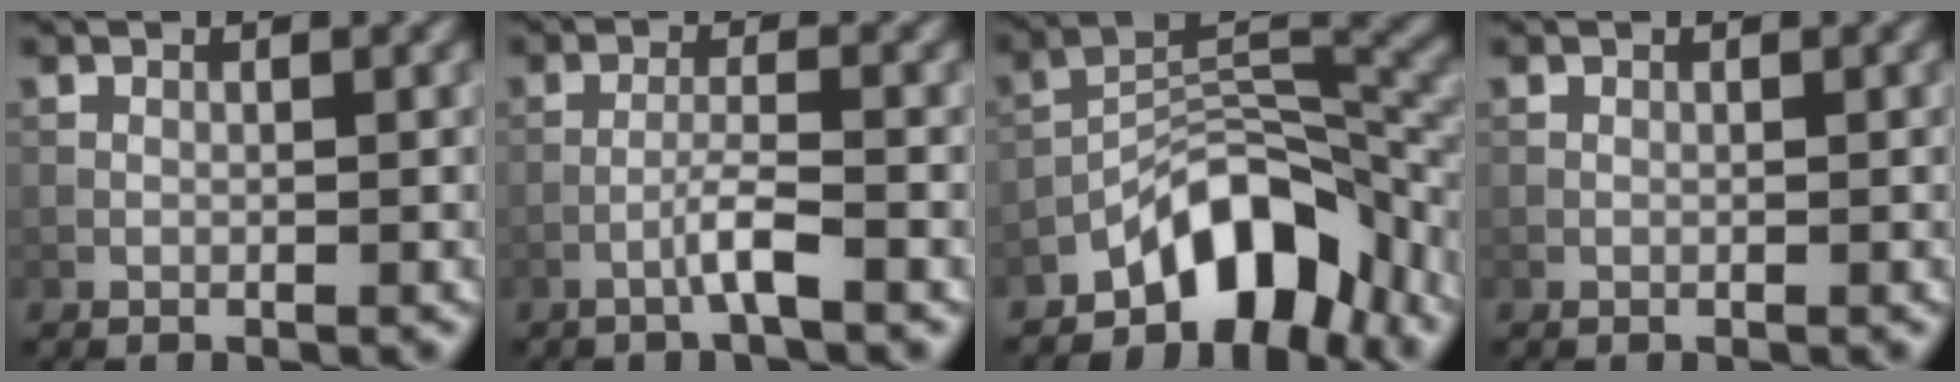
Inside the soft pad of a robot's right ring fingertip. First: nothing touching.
{"total": 2.3, "force": [-1.3, -0.1, 1.9], "torque": [-0.036, 0.010, -0.031]}
{"total": 8.2, "force": [-5.5, 3.6, 4.9], "torque": [-0.057, 0.009, -0.100]}
{"total": 0.0}